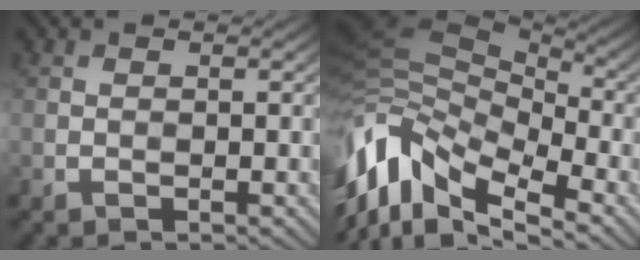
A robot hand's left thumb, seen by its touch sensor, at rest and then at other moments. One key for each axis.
{"total": 14.4, "fx": -6.2, "fy": 7.2, "fz": 10.8, "tx": -0.255, "ty": -0.011, "tz": -0.114}